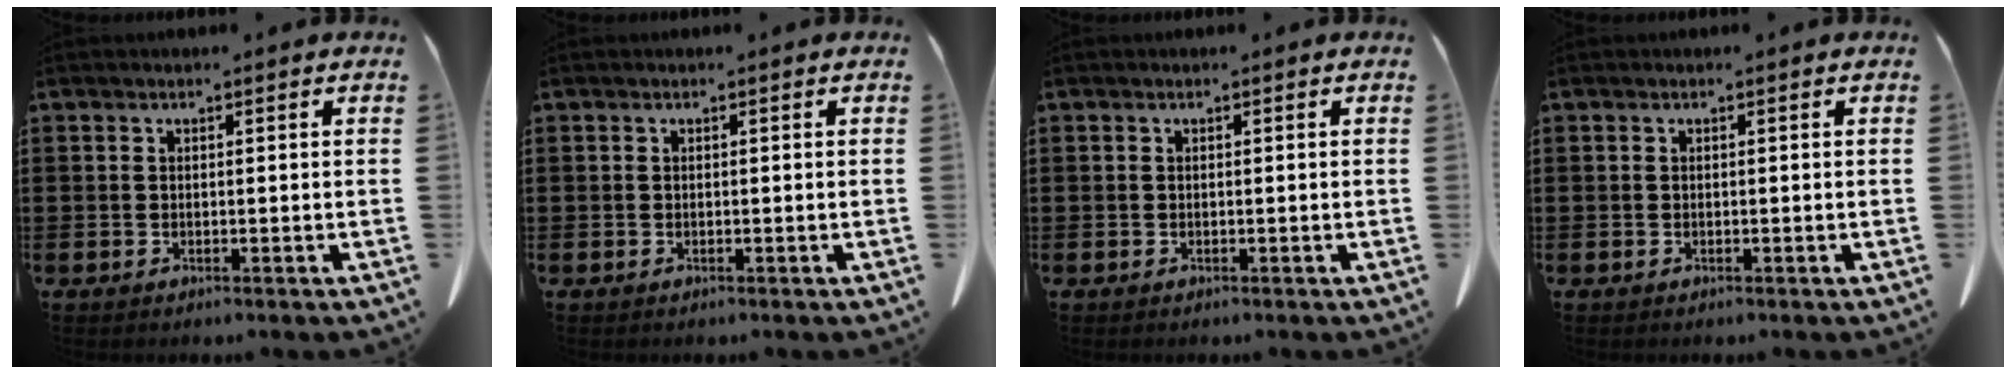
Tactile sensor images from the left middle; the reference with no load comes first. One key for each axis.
{"total": 0.0}
{"total": 0.0}
{"total": 0.0}